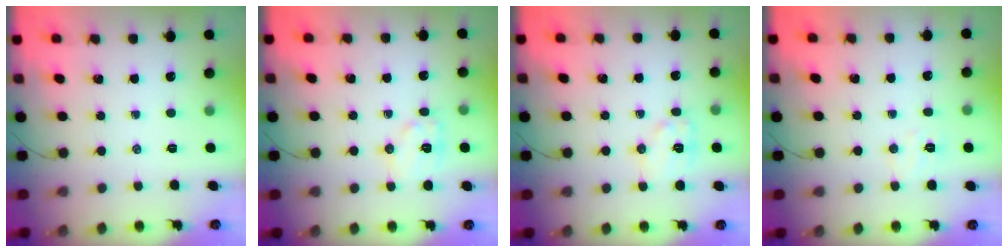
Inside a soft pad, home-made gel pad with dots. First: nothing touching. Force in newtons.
{"total": 7.7, "press": 7.7, "slide": 0.2}
{"total": 7.7, "press": 7.7, "slide": 0.2}
{"total": 3.8, "press": 3.7, "slide": 0.8}